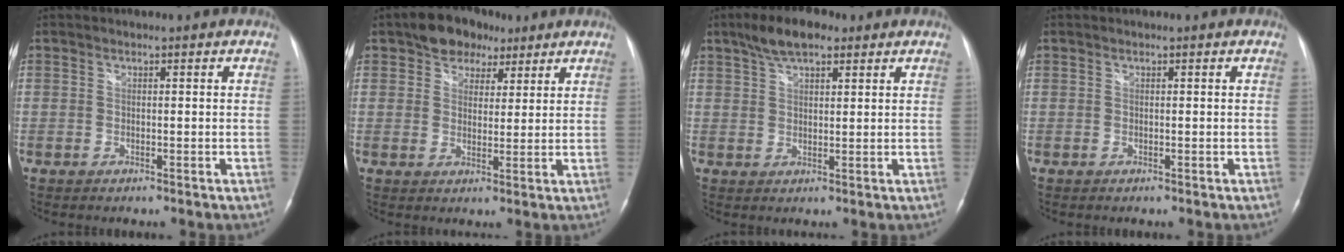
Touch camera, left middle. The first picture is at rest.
{"total": 6.9, "force": [4.5, 4.5, 2.8], "torque": [-0.041, 0.021, 0.073]}
{"total": 7.0, "force": [4.8, 2.4, 4.6], "torque": [-0.090, 0.020, 0.083]}
{"total": 0.0}